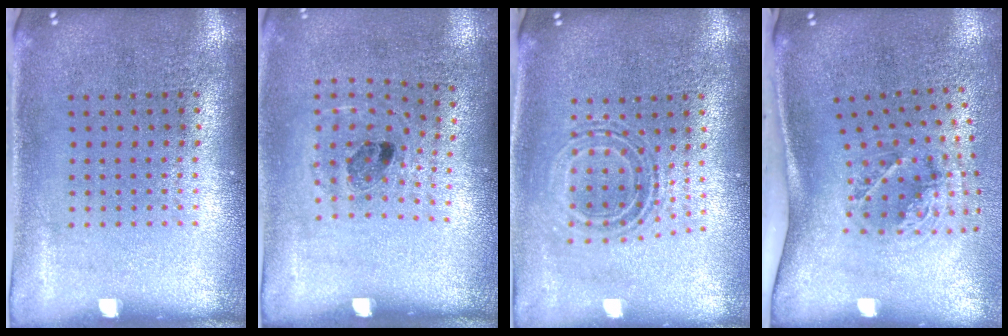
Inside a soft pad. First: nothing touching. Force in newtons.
{"total": 1.0, "press": 0.7, "slide": 0.7}
{"total": 0.7, "press": 0.6, "slide": 0.3}
{"total": 2.0, "press": 1.3, "slide": 1.6}